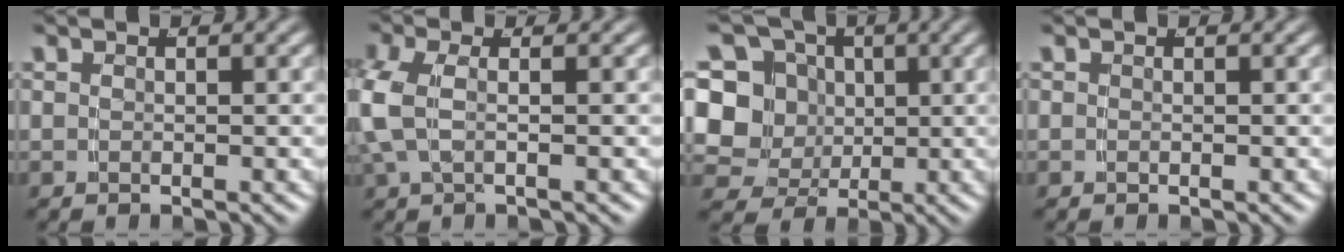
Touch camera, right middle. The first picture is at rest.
{"total": 3.5, "force": [0.2, 2.0, 2.9], "torque": [-0.090, -0.010, 0.010]}
{"total": 13.3, "force": [0.8, 11.9, 5.9], "torque": [-0.132, -0.031, 0.012]}
{"total": 0.0}